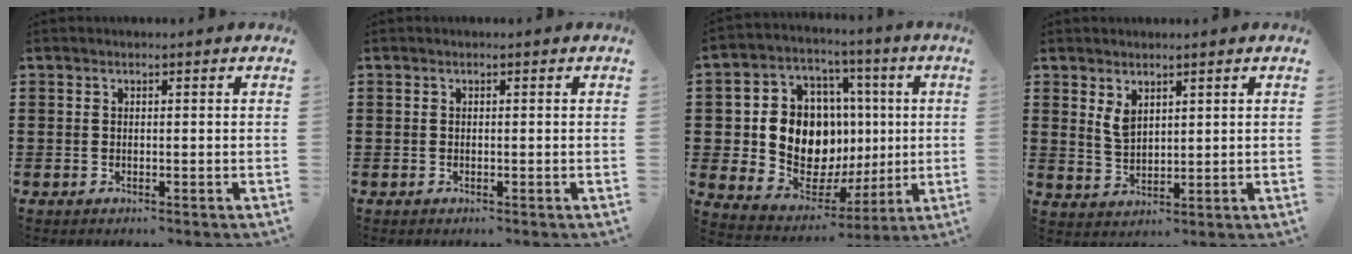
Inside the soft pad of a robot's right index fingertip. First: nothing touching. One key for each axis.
{"total": 0.0}
{"total": 11.9, "fx": 1.0, "fy": 10.1, "fz": 6.3, "tx": -0.139, "ty": -0.010, "tz": 0.026}
{"total": 3.3, "fx": 1.9, "fy": 1.8, "fz": 1.9, "tx": -0.043, "ty": 0.005, "tz": 0.036}